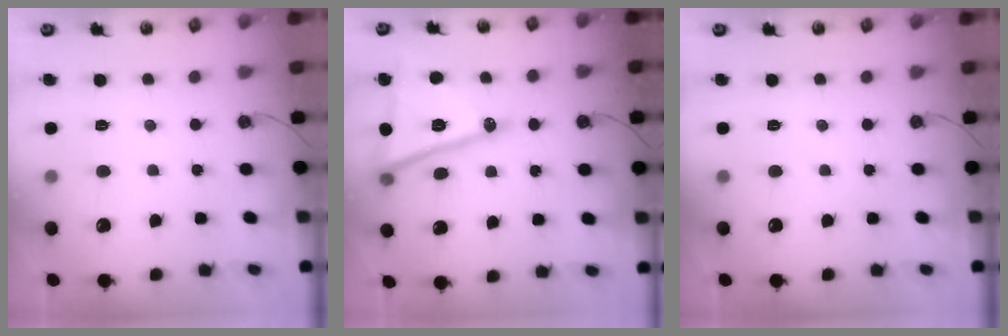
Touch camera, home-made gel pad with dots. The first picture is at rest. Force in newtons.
{"total": 18.1, "press": 17.8, "slide": 3.7}
{"total": 0.0}